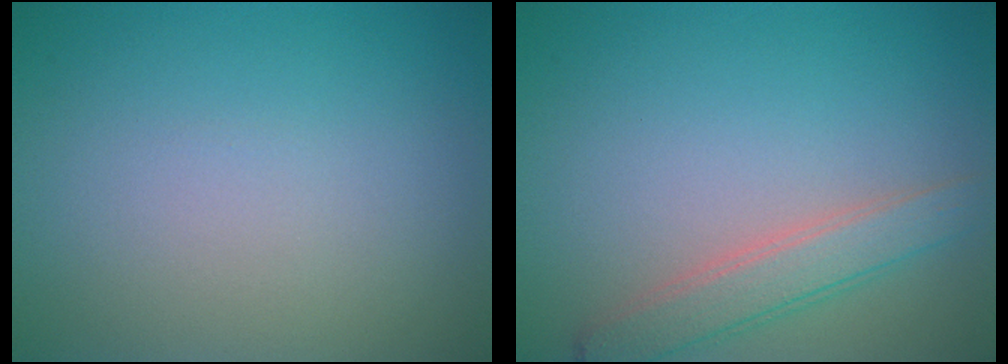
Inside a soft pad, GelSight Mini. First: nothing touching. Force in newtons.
{"total": 2.9, "press": 2.9, "slide": 0.1}